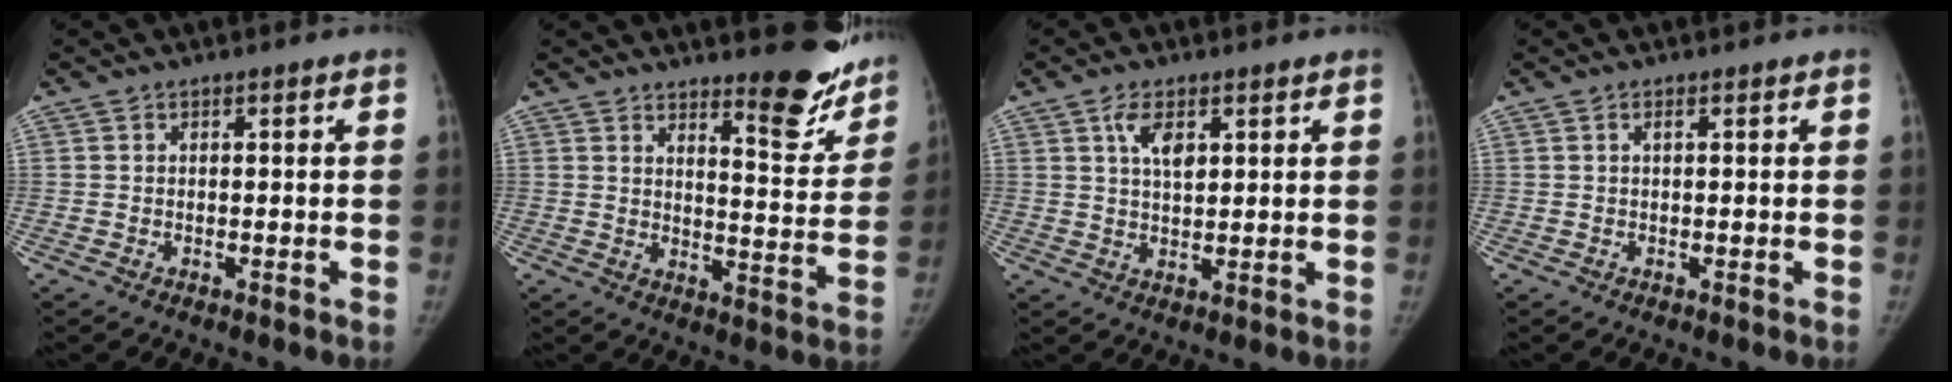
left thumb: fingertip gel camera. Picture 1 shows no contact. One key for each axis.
{"total": 12.2, "fx": 10.1, "fy": 3.2, "fz": 6.0, "tx": -0.039, "ty": -0.093, "tz": 0.129}
{"total": 5.0, "fx": 2.3, "fy": 2.4, "fz": 3.7, "tx": -0.060, "ty": -0.009, "tz": 0.044}
{"total": 0.6, "fx": 0.3, "fy": 0.1, "fz": 0.5, "tx": -0.012, "ty": 0.002, "tz": 0.003}